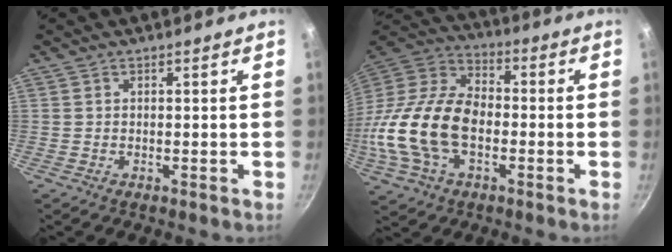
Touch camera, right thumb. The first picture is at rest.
{"total": 21.6, "force": [-3.7, 13.6, 16.4], "torque": [-0.310, 0.036, -0.080]}